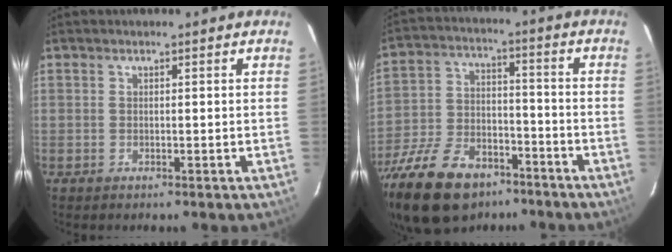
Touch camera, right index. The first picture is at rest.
{"total": 22.7, "force": [-15.2, 11.8, 12.0], "torque": [-0.271, -0.018, -0.253]}